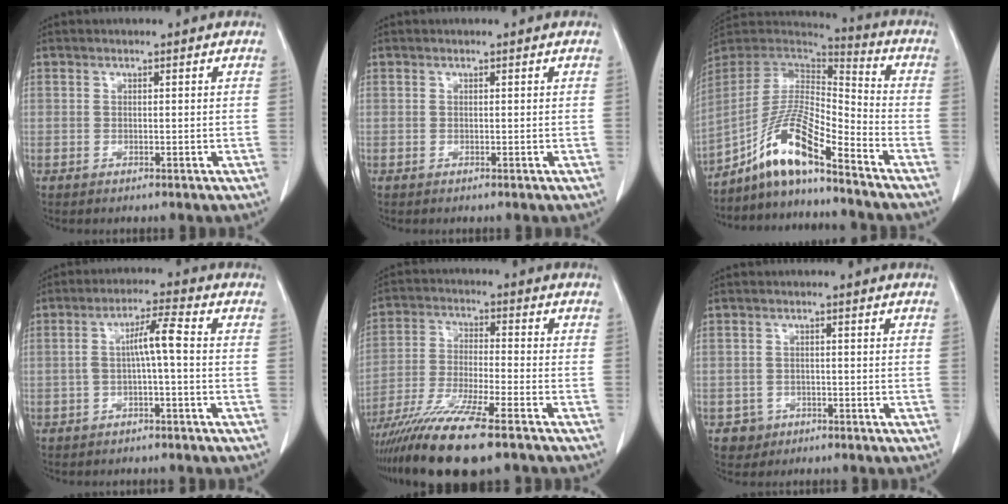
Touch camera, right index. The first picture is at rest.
{"total": 0.0}
{"total": 12.4, "force": [-8.6, 1.5, 8.8], "torque": [-0.174, 0.010, -0.161]}
{"total": 5.0, "force": [-0.3, 0.2, 5.0], "torque": [-0.087, 0.020, -0.004]}
{"total": 14.4, "force": [-10.8, 0.7, 9.5], "torque": [-0.185, -0.040, -0.190]}
{"total": 2.9, "force": [-1.3, 2.6, -0.1], "torque": [0.007, 0.013, -0.019]}